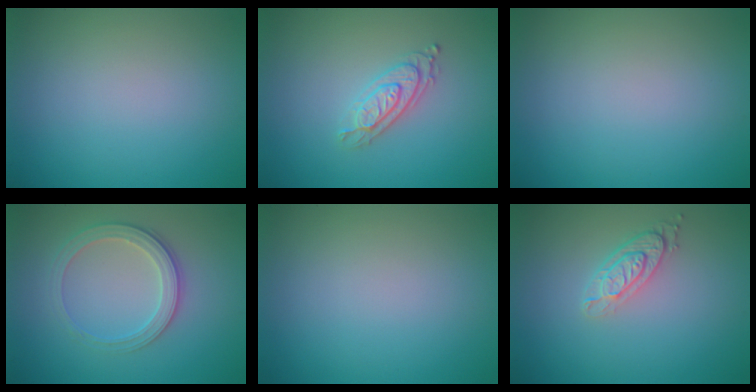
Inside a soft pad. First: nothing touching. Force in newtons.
{"total": 2.6, "press": 2.3, "slide": 1.3}
{"total": 0.0}
{"total": 2.8, "press": 2.7, "slide": 0.8}
{"total": 0.0}
{"total": 2.9, "press": 2.2, "slide": 1.9}